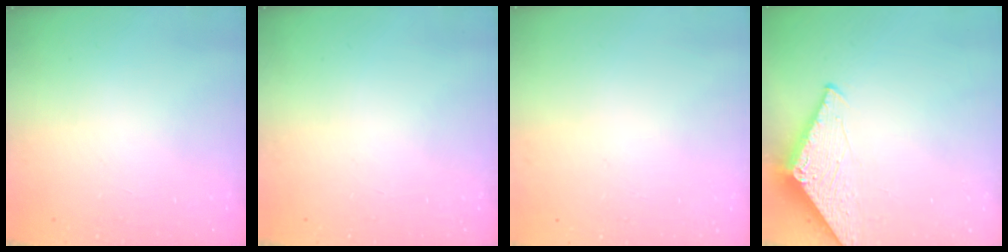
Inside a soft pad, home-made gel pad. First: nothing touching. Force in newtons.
{"total": 0.0}
{"total": 0.0}
{"total": 2.8, "press": 2.8, "slide": 0.2}